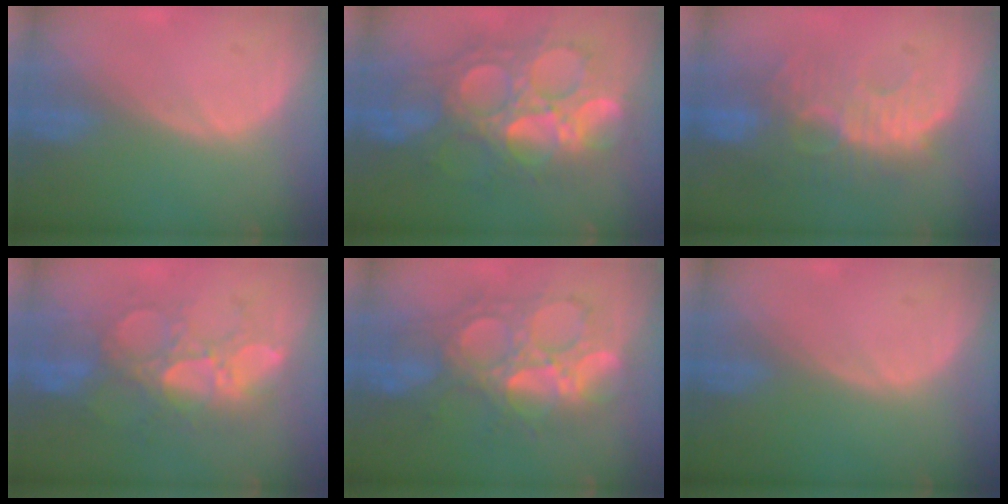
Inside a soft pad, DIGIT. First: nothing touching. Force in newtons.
{"total": 13.2, "press": 13.1, "slide": 1.7}
{"total": 11.0, "press": 9.7, "slide": 5.3}
{"total": 10.5, "press": 9.3, "slide": 4.8}
{"total": 10.3, "press": 10.2, "slide": 0.6}
{"total": 0.0}